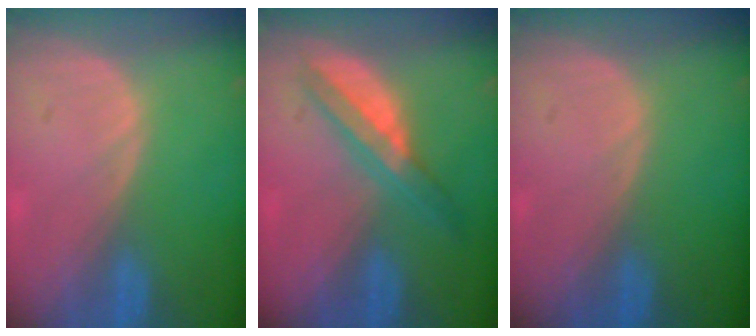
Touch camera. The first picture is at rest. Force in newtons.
{"total": 5.6, "press": 5.2, "slide": 2.0}
{"total": 0.0}